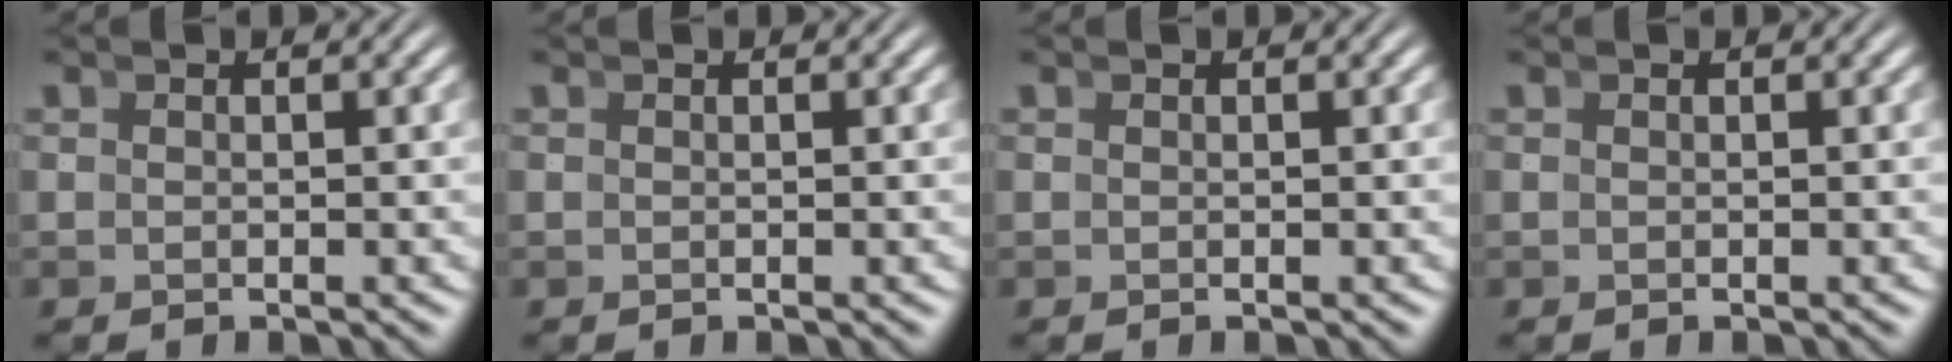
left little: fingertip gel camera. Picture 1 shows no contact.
{"total": 0.0}
{"total": 0.0}
{"total": 0.0}